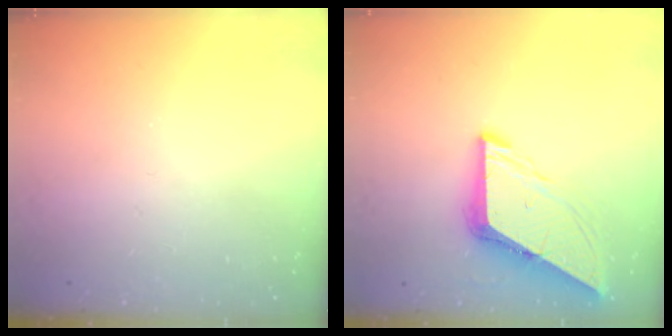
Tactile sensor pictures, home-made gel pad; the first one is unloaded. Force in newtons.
{"total": 9.1, "press": 9.0, "slide": 1.1}